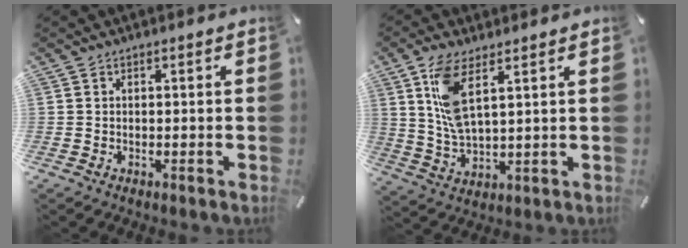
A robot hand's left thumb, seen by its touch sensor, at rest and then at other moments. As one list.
[{"total": 9.6, "force": [4.7, 3.7, 7.6], "torque": [-0.170, -0.006, 0.084]}]